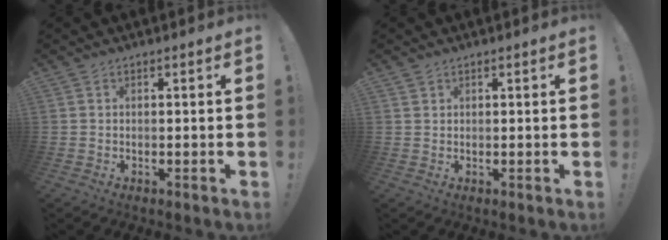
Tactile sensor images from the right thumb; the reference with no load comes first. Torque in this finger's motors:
{"motor_torque": [-0.36, -0.42, -0.25, 0.46, 0.00]}